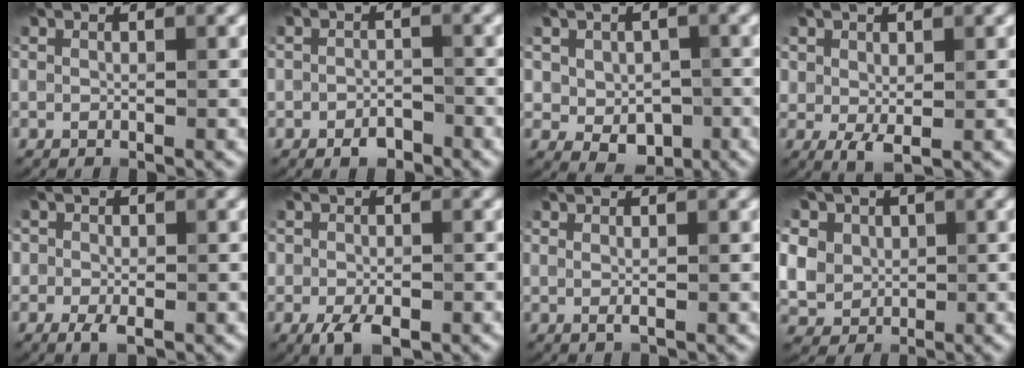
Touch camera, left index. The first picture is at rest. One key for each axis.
{"total": 2.0, "fx": -1.4, "fy": 1.1, "fz": 1.0, "tx": -0.012, "ty": 0.002, "tz": -0.026}
{"total": 4.3, "fx": -0.3, "fy": 3.3, "fz": 2.7, "tx": -0.049, "ty": -0.012, "tz": 0.001}
{"total": 2.3, "fx": 0.2, "fy": 1.5, "fz": 1.8, "tx": -0.034, "ty": -0.005, "tz": 0.008}
{"total": 2.5, "fx": -1.0, "fy": 1.7, "fz": 1.6, "tx": -0.031, "ty": -0.008, "tz": -0.021}
{"total": 3.9, "fx": -1.8, "fy": 2.2, "fz": 2.7, "tx": -0.048, "ty": -0.009, "tz": -0.028}
{"total": 0.9, "fx": 0.2, "fy": 0.2, "fz": 0.8, "tx": -0.015, "ty": -0.004, "tz": 0.004}
{"total": 10.2, "fx": 3.9, "fy": 8.2, "fz": 4.6, "tx": -0.109, "ty": 0.029, "tz": 0.049}